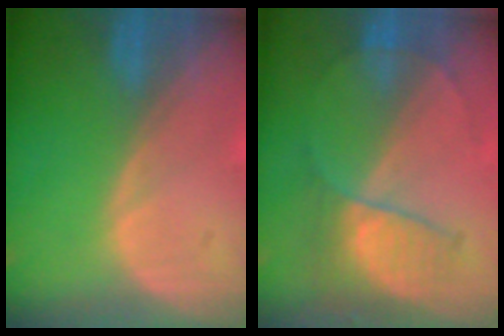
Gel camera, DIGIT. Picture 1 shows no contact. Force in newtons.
{"total": 7.3, "press": 6.2, "slide": 3.9}